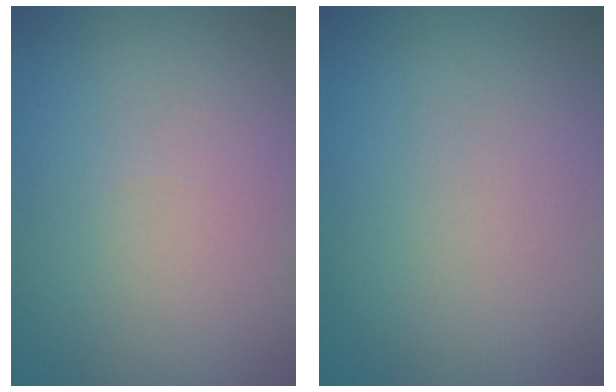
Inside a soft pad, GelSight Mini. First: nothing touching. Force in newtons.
{"total": 0.0}